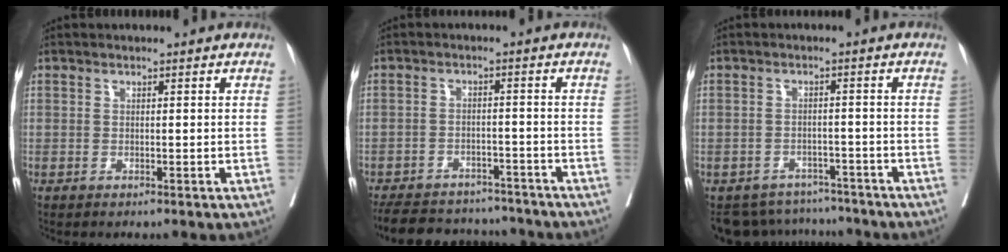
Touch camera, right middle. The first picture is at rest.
{"total": 15.1, "force": [-13.5, 5.0, 4.4], "torque": [-0.101, 0.003, -0.182]}
{"total": 8.6, "force": [-8.0, 3.2, 0.0], "torque": [-0.001, 0.012, -0.105]}